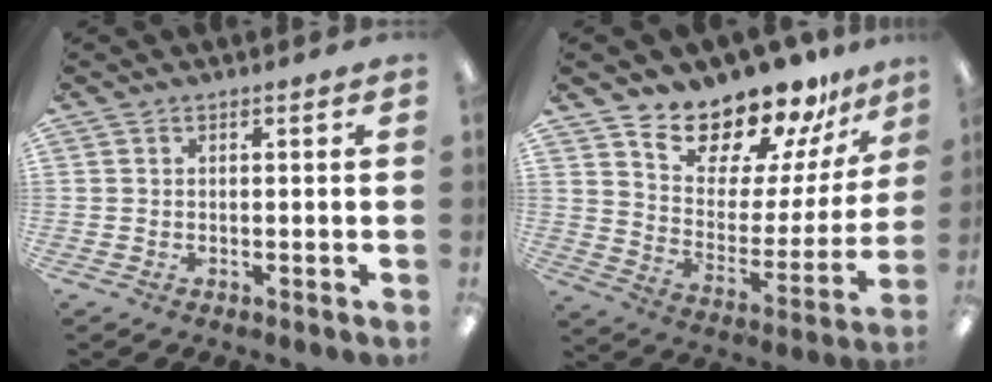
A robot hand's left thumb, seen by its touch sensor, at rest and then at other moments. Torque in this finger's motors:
{"motor_torque": [0.43, 0.41, 1.42, -1.36, 0.08]}